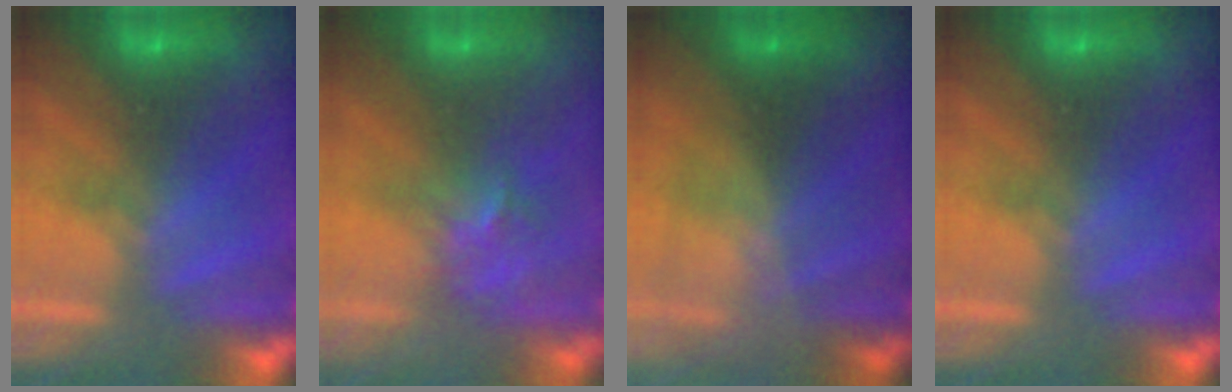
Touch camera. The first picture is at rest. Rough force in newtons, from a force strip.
{"total": 2.8}
{"total": 2.3}
{"total": 0.0}